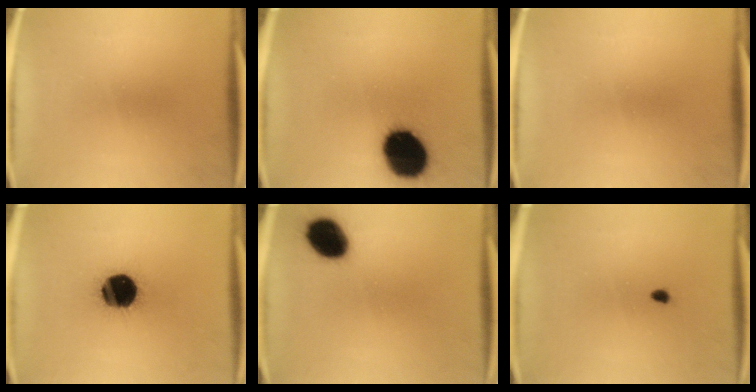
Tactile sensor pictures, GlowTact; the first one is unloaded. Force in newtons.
{"total": 19.7}
{"total": 0.0}
{"total": 19.9}
{"total": 11.0}
{"total": 0.7}